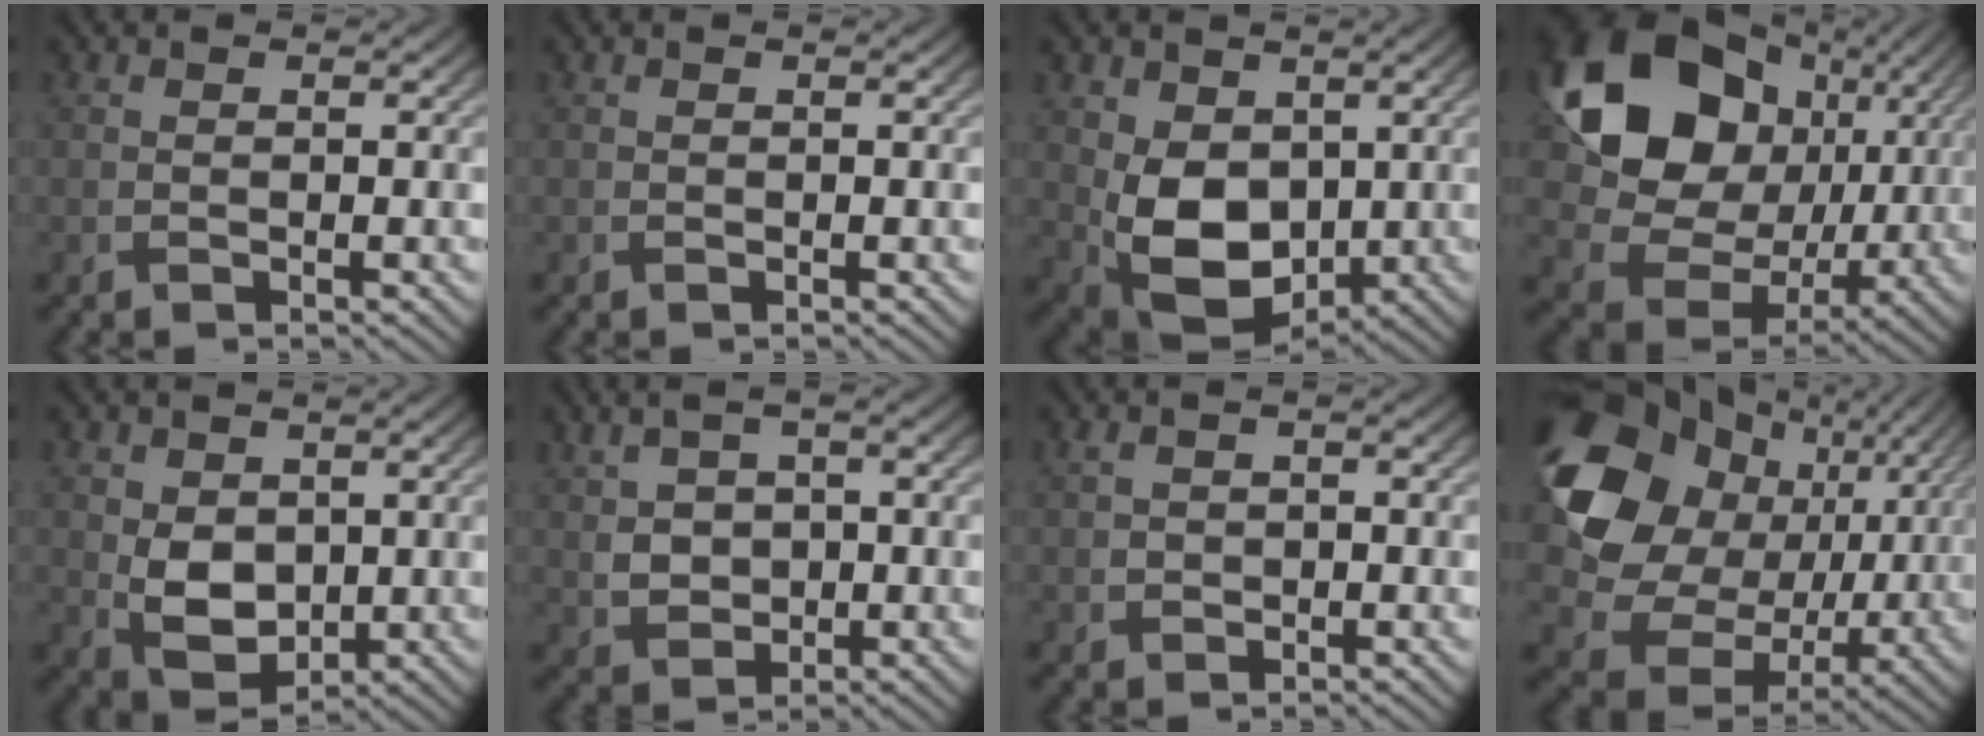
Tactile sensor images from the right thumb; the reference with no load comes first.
{"total": 0.0}
{"total": 9.0, "force": [0.0, 6.4, 6.3], "torque": [-0.140, -0.020, 0.003]}
{"total": 18.9, "force": [4.9, 15.0, 10.4], "torque": [-0.228, 0.003, 0.104]}
{"total": 5.7, "force": [0.5, 4.1, 3.8], "torque": [-0.088, -0.012, 0.015]}
{"total": 4.8, "force": [0.4, 3.4, 3.4], "torque": [-0.073, -0.001, 0.012]}
{"total": 2.0, "force": [-0.2, 1.4, 1.4], "torque": [-0.033, 0.002, -0.002]}
{"total": 18.6, "force": [3.8, 15.5, 9.6], "torque": [-0.247, -0.011, 0.081]}